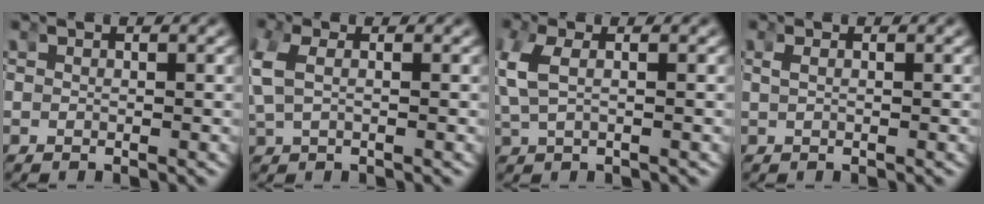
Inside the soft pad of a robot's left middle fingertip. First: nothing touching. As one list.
[{"total": 2.8, "force": [1.0, 1.6, 2.1], "torque": [-0.064, 0.002, 0.024]}, {"total": 3.0, "force": [1.0, 1.4, 2.4], "torque": [-0.068, 0.003, 0.022]}, {"total": 0.6, "force": [0.3, -0.4, 0.2], "torque": [-0.005, 0.004, 0.009]}]